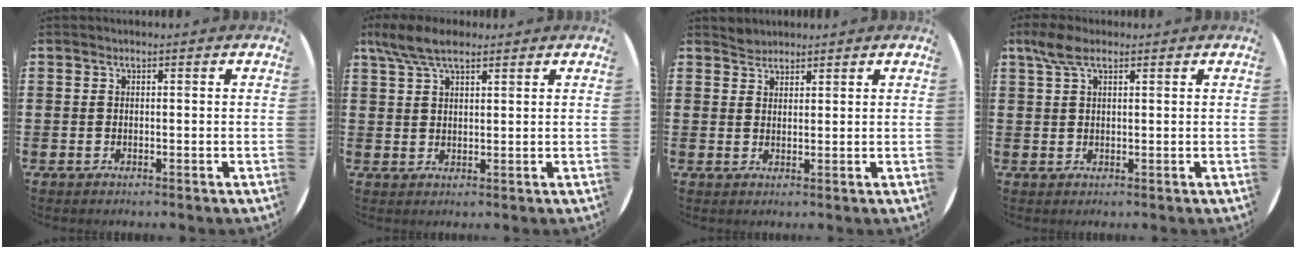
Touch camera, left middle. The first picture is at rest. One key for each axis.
{"total": 5.5, "fx": 4.0, "fy": 1.9, "fz": 3.2, "tx": -0.071, "ty": 0.000, "tz": 0.075}
{"total": 1.8, "fx": 1.7, "fy": 0.5, "fz": -0.2, "tx": 0.002, "ty": 0.002, "tz": 0.033}
{"total": 3.5, "fx": 2.1, "fy": 1.5, "fz": 2.3, "tx": -0.050, "ty": 0.008, "tz": 0.037}